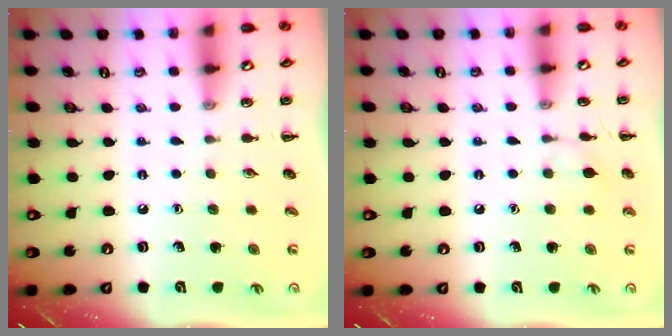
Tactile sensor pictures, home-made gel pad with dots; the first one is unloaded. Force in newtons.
{"total": 5.2, "press": 4.9, "slide": 1.8}